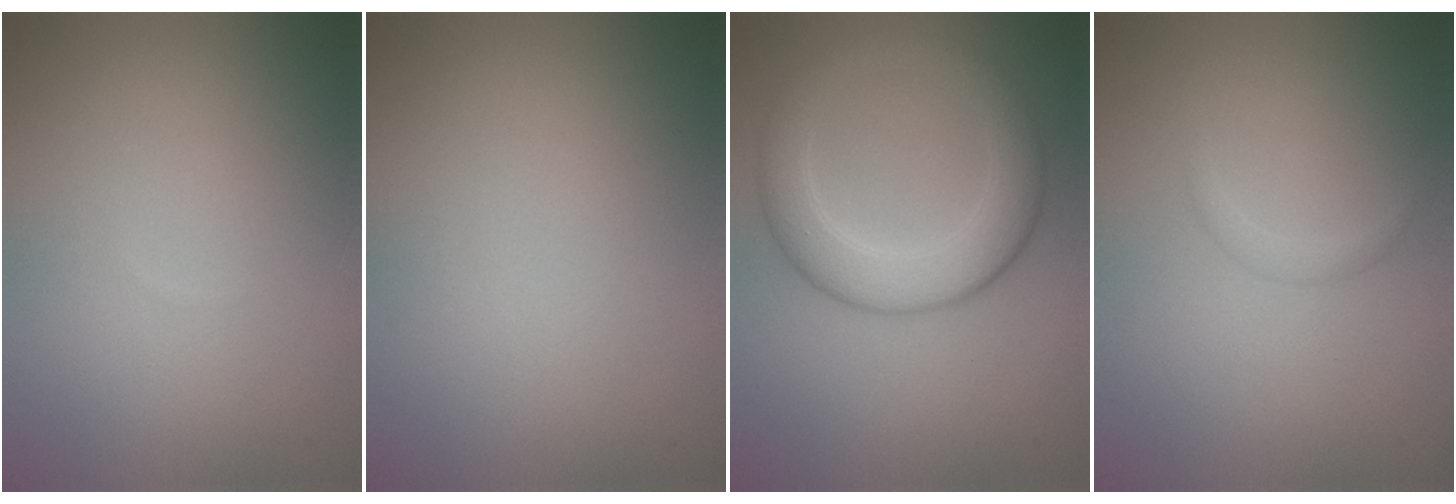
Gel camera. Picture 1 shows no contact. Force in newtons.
{"total": 0.0}
{"total": 5.5, "press": 5.5, "slide": 0.1}
{"total": 0.8, "press": 0.8, "slide": 0.1}